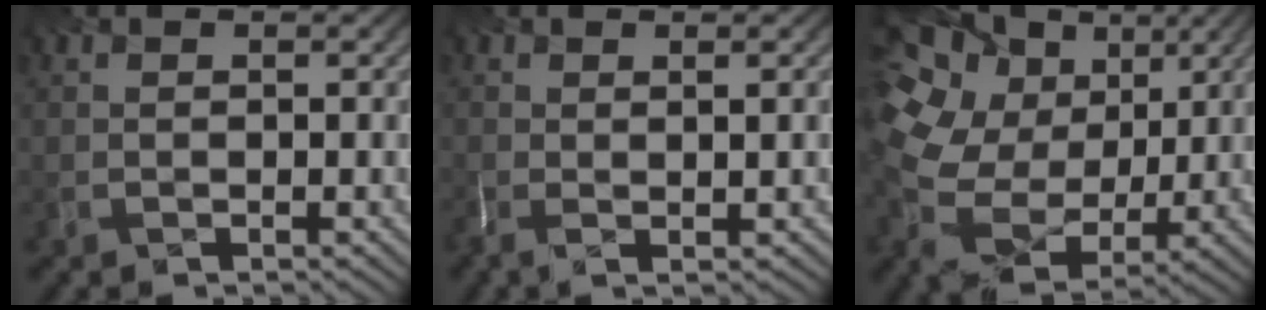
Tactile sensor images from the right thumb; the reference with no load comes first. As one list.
[{"total": 2.0, "force": [0.4, 0.0, 1.9], "torque": [-0.045, 0.007, 0.013]}, {"total": 16.7, "force": [2.1, 12.8, 10.5], "torque": [-0.295, 0.013, 0.069]}]